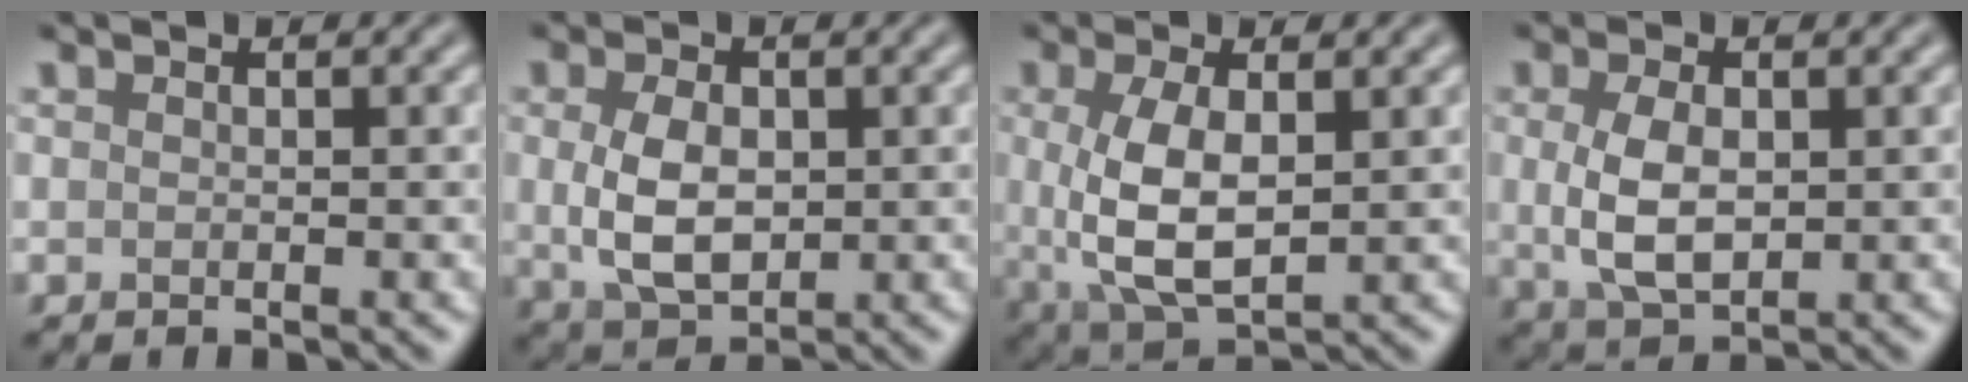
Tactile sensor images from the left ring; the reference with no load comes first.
{"total": 5.0, "force": [0.1, 3.2, 3.8], "torque": [-0.084, -0.003, 0.007]}
{"total": 5.9, "force": [0.4, 2.7, 5.2], "torque": [-0.115, -0.006, 0.011]}
{"total": 4.7, "force": [0.2, 2.7, 3.8], "torque": [-0.085, -0.001, 0.009]}